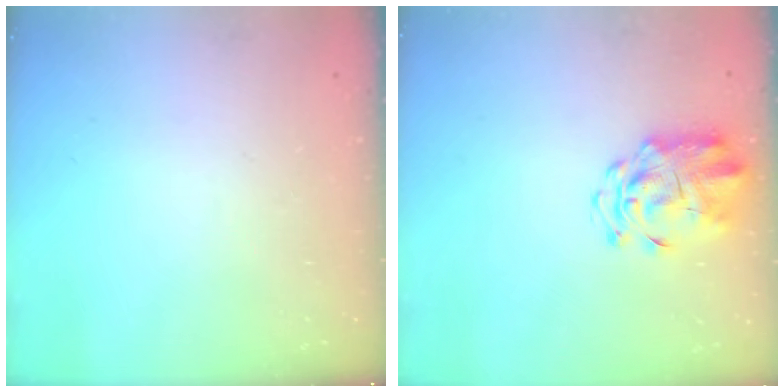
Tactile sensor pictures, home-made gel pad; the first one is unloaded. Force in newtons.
{"total": 3.6, "press": 3.3, "slide": 1.4}